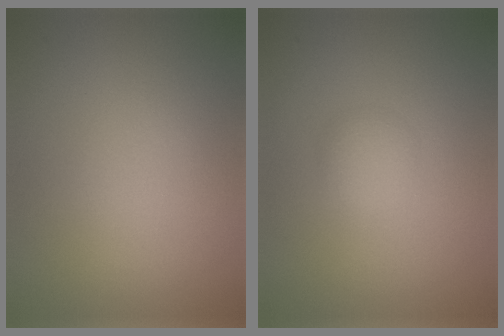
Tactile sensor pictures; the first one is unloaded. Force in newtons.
{"total": 1.5, "press": 1.5, "slide": 0.1}